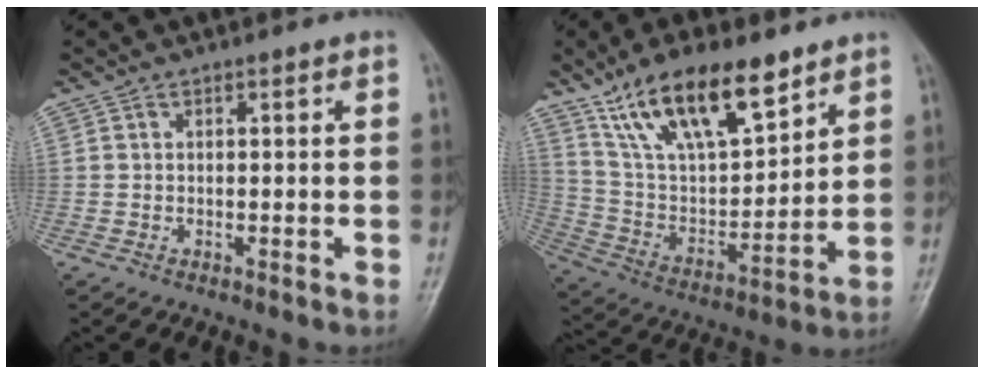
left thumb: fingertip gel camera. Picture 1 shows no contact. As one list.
[{"total": 19.5, "force": [12.6, 7.6, 12.7], "torque": [-0.189, -0.046, 0.242]}]